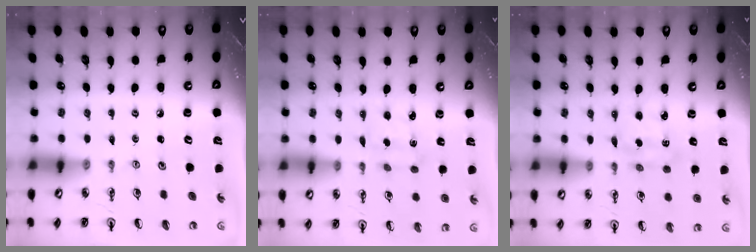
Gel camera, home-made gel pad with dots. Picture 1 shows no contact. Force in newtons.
{"total": 1.6, "press": 1.5, "slide": 0.6}
{"total": 2.7, "press": 2.7, "slide": 0.0}